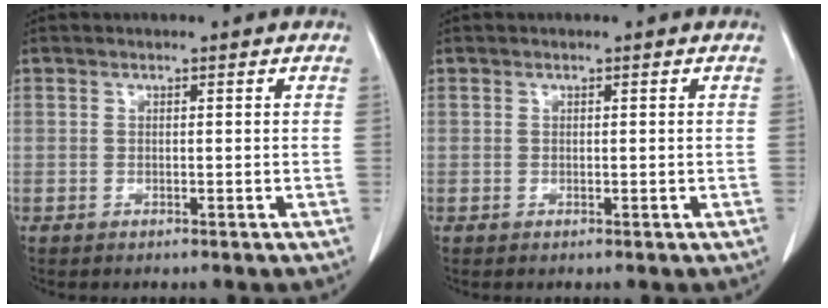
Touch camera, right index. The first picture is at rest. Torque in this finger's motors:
{"motor_torque": [-0.05, 0.02, -0.02, 0.00]}